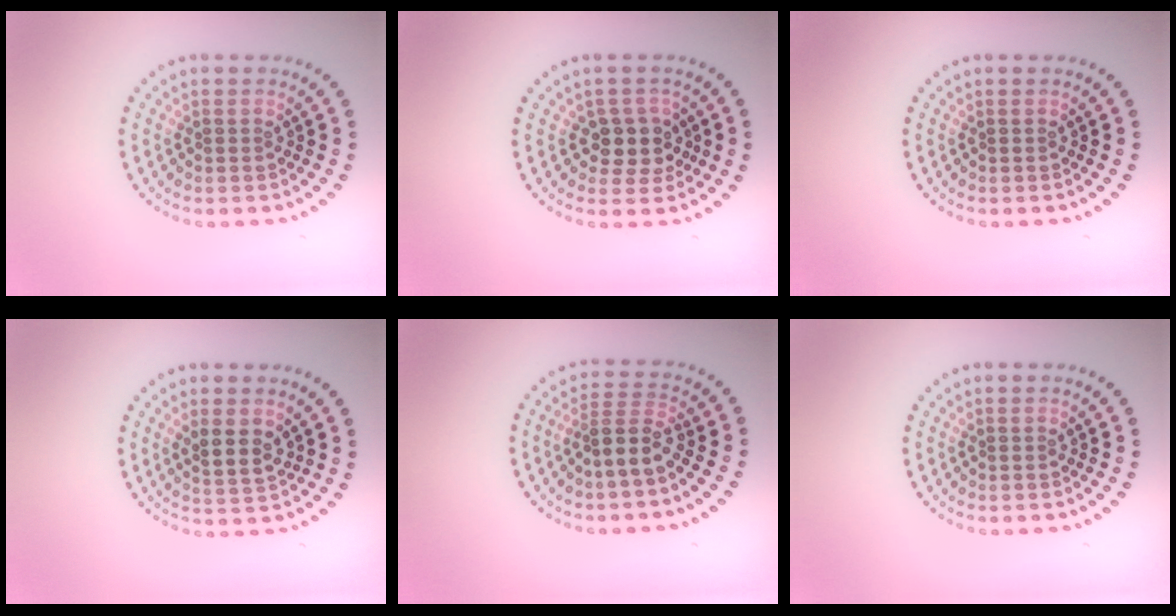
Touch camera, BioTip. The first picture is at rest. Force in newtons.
{"total": 2.8, "press": 2.4, "slide": 1.5}
{"total": 0.0}
{"total": 2.3, "press": 2.2, "slide": 0.9}
{"total": 2.8, "press": 2.2, "slide": 1.7}
{"total": 0.0}